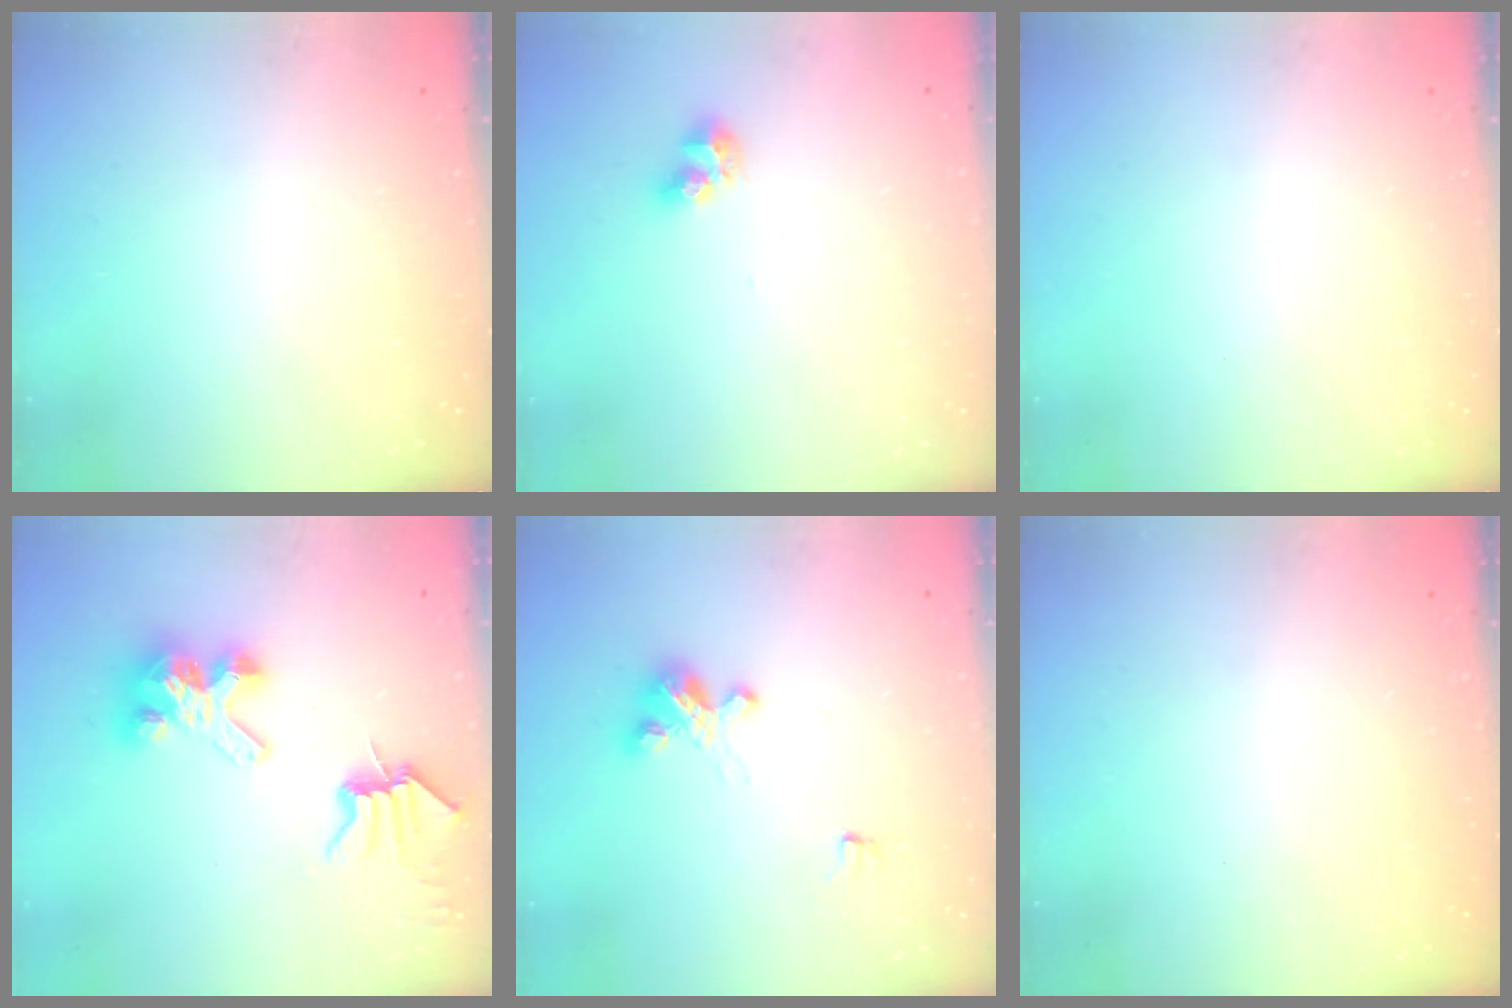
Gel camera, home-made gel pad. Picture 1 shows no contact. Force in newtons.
{"total": 6.1, "press": 6.1, "slide": 0.2}
{"total": 0.0}
{"total": 8.2, "press": 8.1, "slide": 0.9}
{"total": 5.8, "press": 5.7, "slide": 0.6}
{"total": 0.7, "press": 0.6, "slide": 0.3}